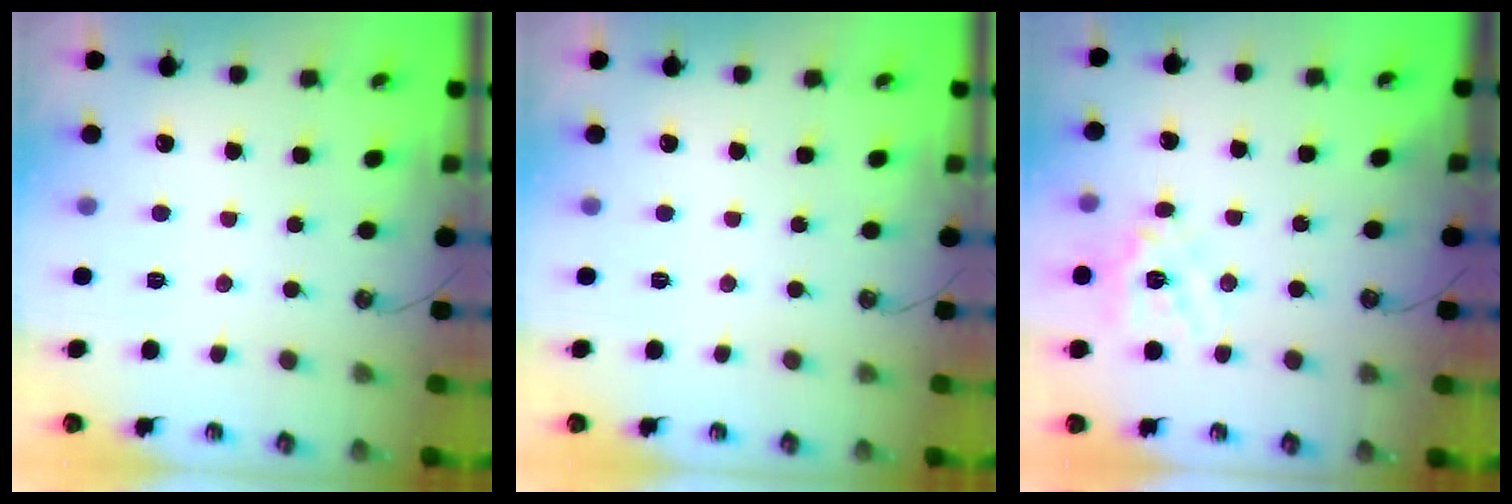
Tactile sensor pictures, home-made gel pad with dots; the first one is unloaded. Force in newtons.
{"total": 0.0}
{"total": 13.9, "press": 13.8, "slide": 2.0}